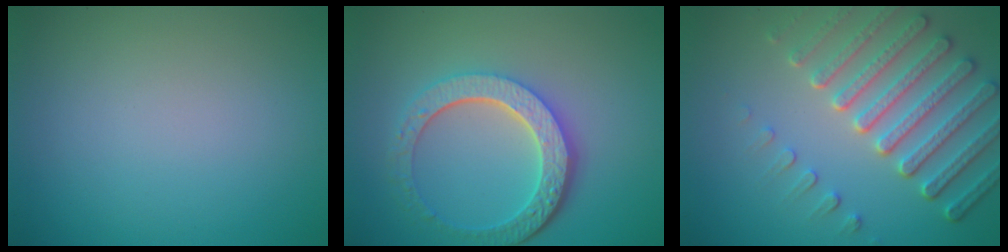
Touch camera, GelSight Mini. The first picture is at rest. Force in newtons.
{"total": 6.0, "press": 4.5, "slide": 4.0}
{"total": 6.4, "press": 5.2, "slide": 3.8}